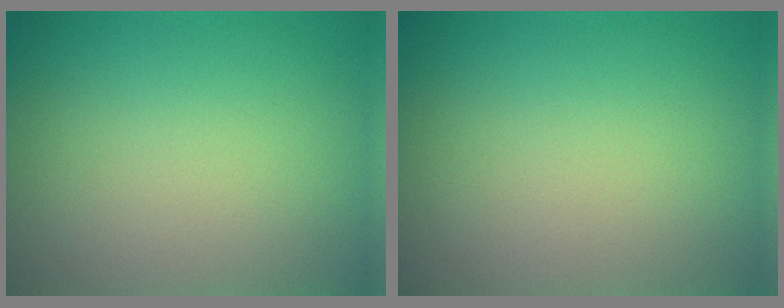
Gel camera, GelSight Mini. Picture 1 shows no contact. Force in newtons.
{"total": 0.0}